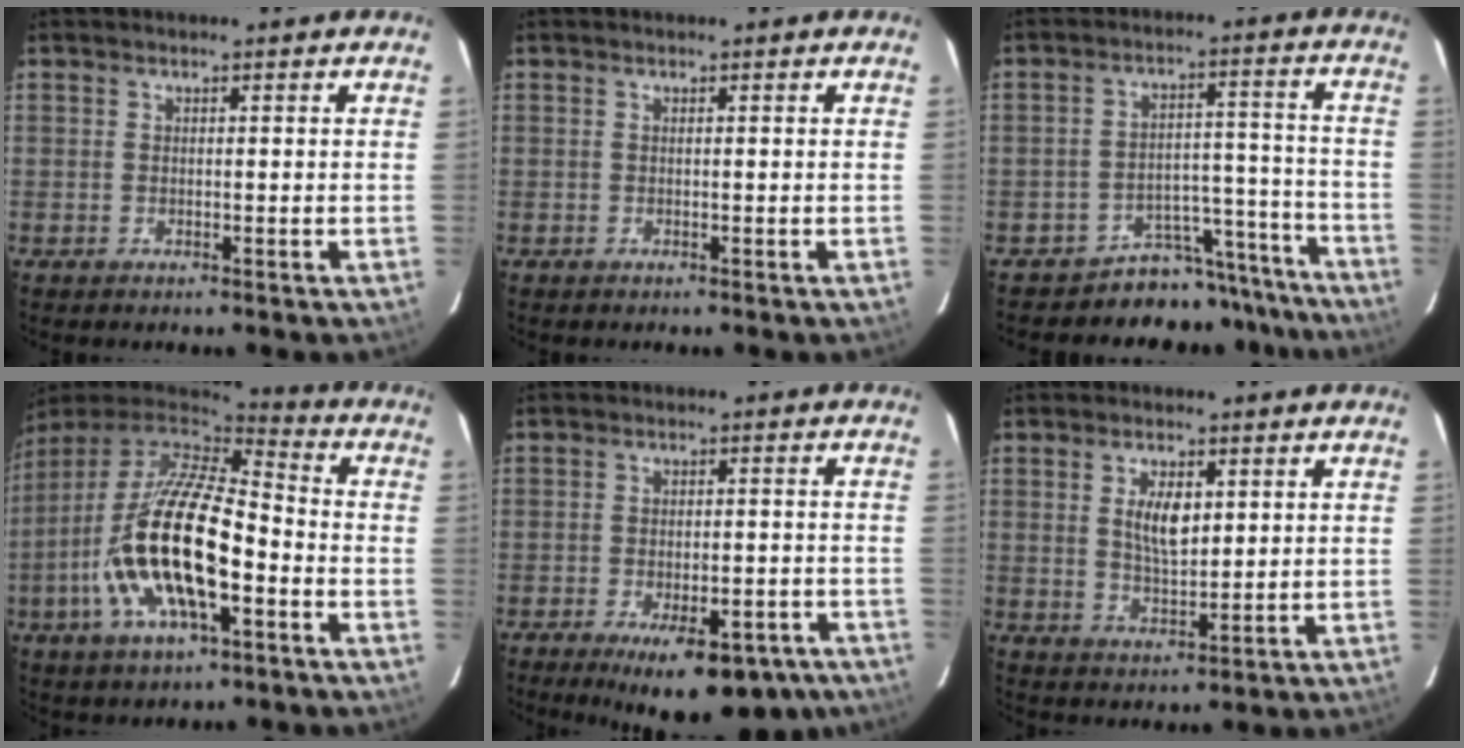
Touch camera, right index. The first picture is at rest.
{"total": 0.0}
{"total": 11.2, "force": [-10.3, 4.4, 0.5], "torque": [0.005, 0.061, -0.141]}
{"total": 21.3, "force": [-6.7, 7.2, 19.0], "torque": [-0.373, -0.029, -0.128]}
{"total": 16.6, "force": [-11.6, 6.4, 10.1], "torque": [-0.162, -0.018, -0.149]}
{"total": 6.2, "force": [1.7, 3.0, 5.1], "torque": [-0.090, 0.000, 0.035]}